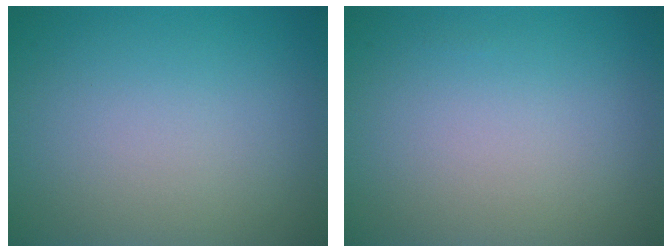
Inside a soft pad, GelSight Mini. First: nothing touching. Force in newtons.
{"total": 0.0}